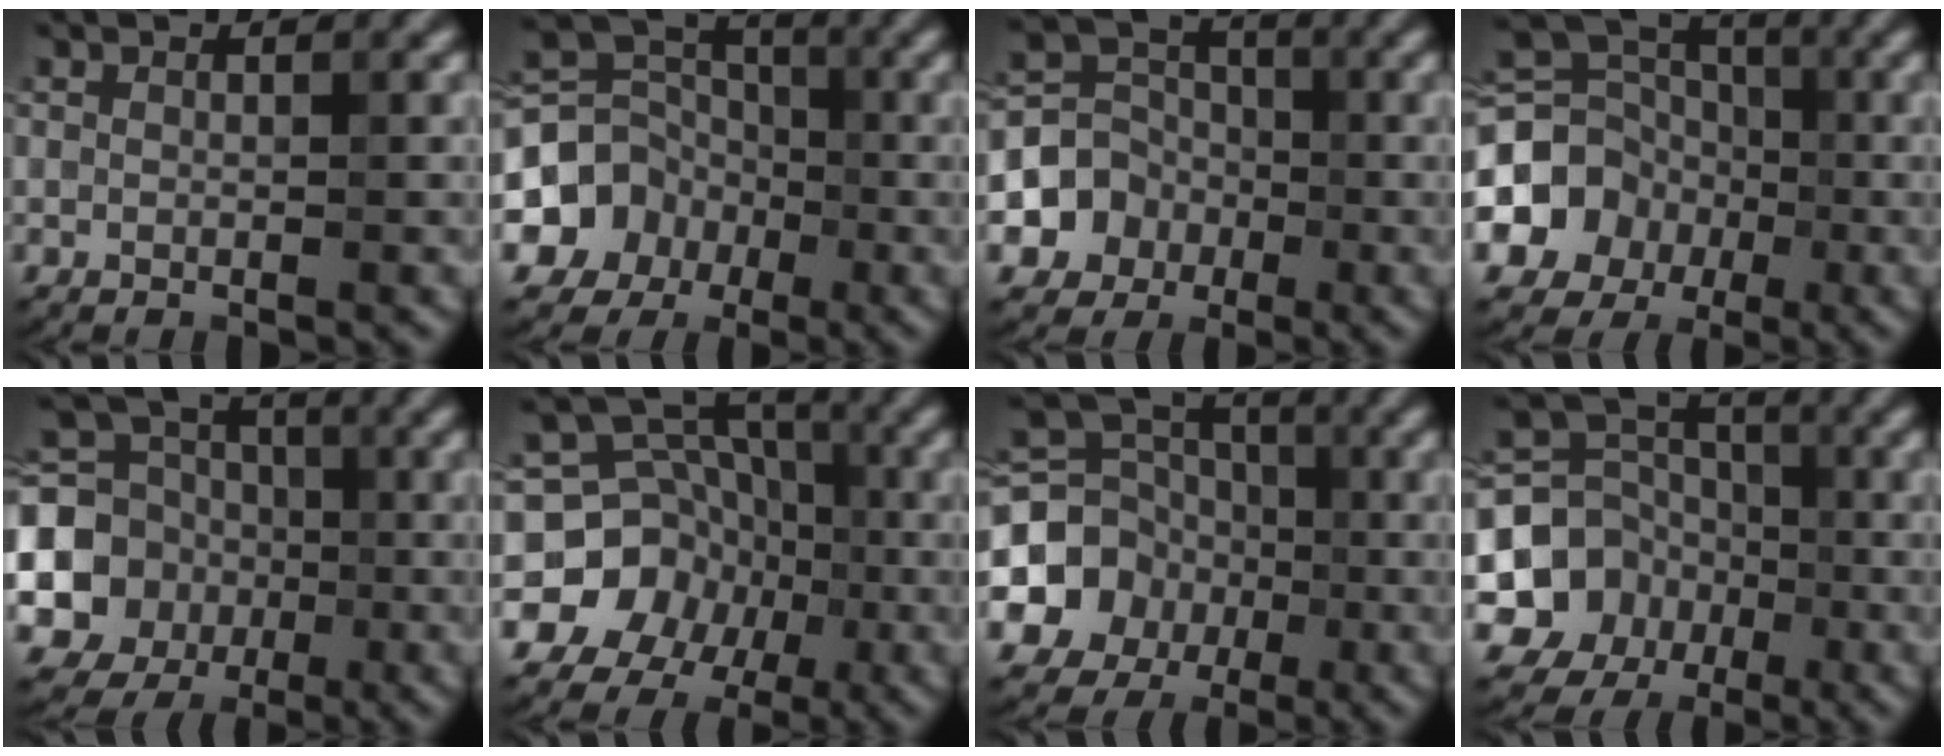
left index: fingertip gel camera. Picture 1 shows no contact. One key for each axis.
{"total": 7.5, "fx": -2.6, "fy": 6.8, "fz": 2.0, "tx": -0.027, "ty": 0.003, "tz": -0.070}
{"total": 4.5, "fx": -1.4, "fy": 4.1, "fz": 1.0, "tx": -0.007, "ty": 0.005, "tz": -0.035}
{"total": 10.5, "fx": -2.6, "fy": 9.5, "fz": 3.8, "tx": -0.079, "ty": -0.006, "tz": -0.073}
{"total": 9.7, "fx": -1.4, "fy": 8.8, "fz": 3.9, "tx": -0.082, "ty": -0.021, "tz": -0.042}
{"total": 10.8, "fx": -3.5, "fy": 9.8, "fz": 2.6, "tx": -0.037, "ty": 0.000, "tz": -0.079}
{"total": 8.9, "fx": -1.9, "fy": 8.0, "fz": 3.3, "tx": -0.054, "ty": -0.002, "tz": -0.058}
{"total": 7.3, "fx": -1.9, "fy": 6.7, "fz": 2.2, "tx": -0.029, "ty": 0.003, "tz": -0.063}